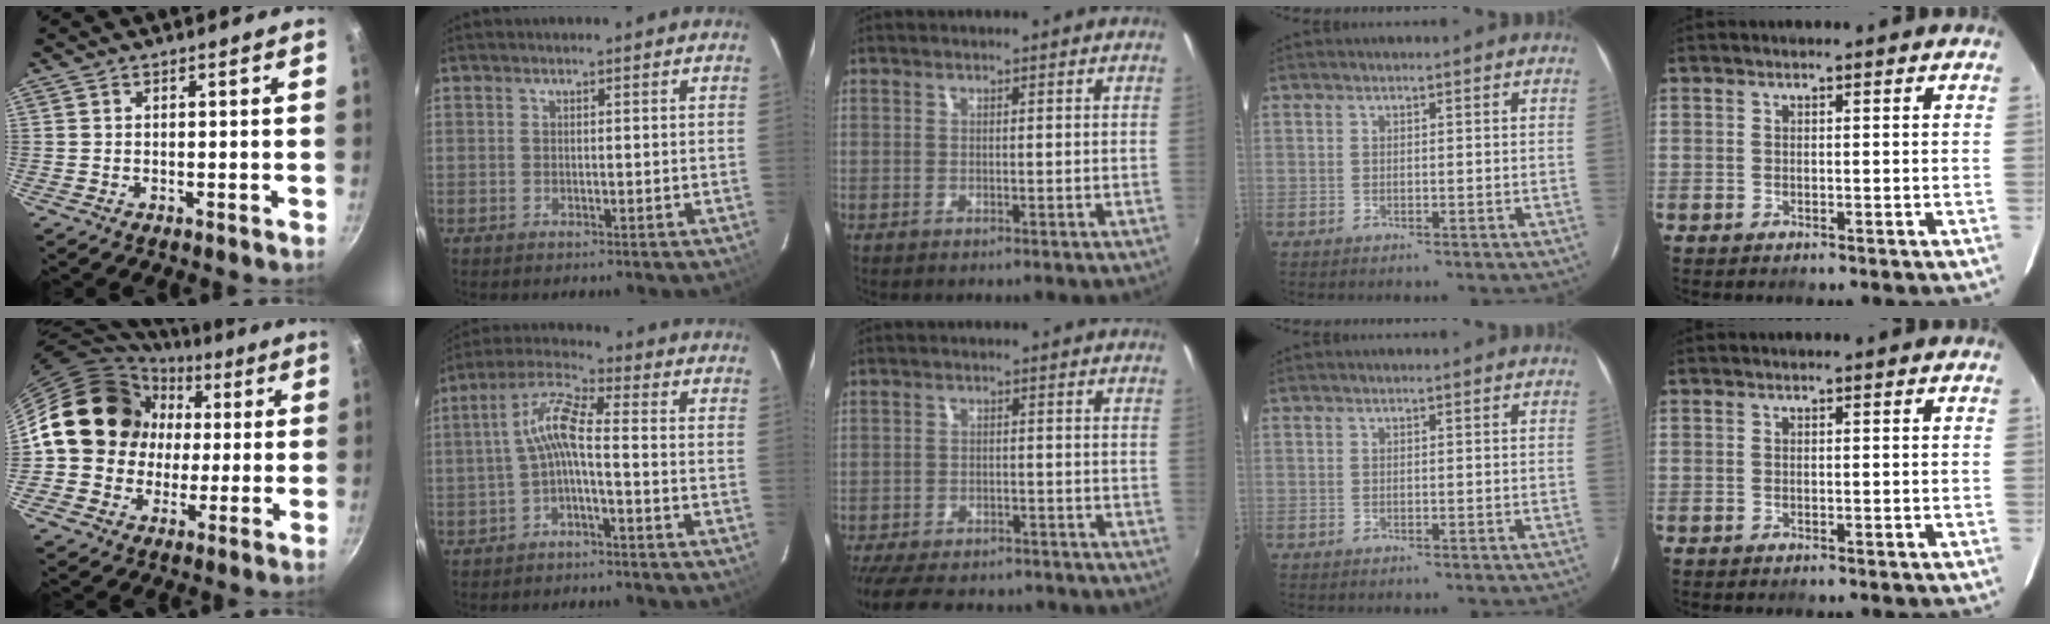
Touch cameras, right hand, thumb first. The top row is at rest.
{"thumb": {"total": 17.3, "force": [1.9, 15.2, 8.0], "torque": [-0.108, 0.031, 0.027]}, "index": {"total": 6.6, "force": [-1.7, 1.0, 6.3], "torque": [-0.151, 0.019, -0.033]}, "middle": {"total": 15.2, "force": [-12.5, 5.8, 6.4], "torque": [-0.148, -0.020, -0.184]}}